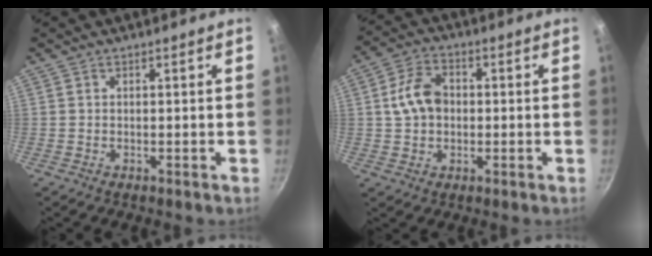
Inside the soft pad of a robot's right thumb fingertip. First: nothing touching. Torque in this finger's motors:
{"motor_torque": [-0.68, 0.40, 0.01, -0.07, 0.07]}